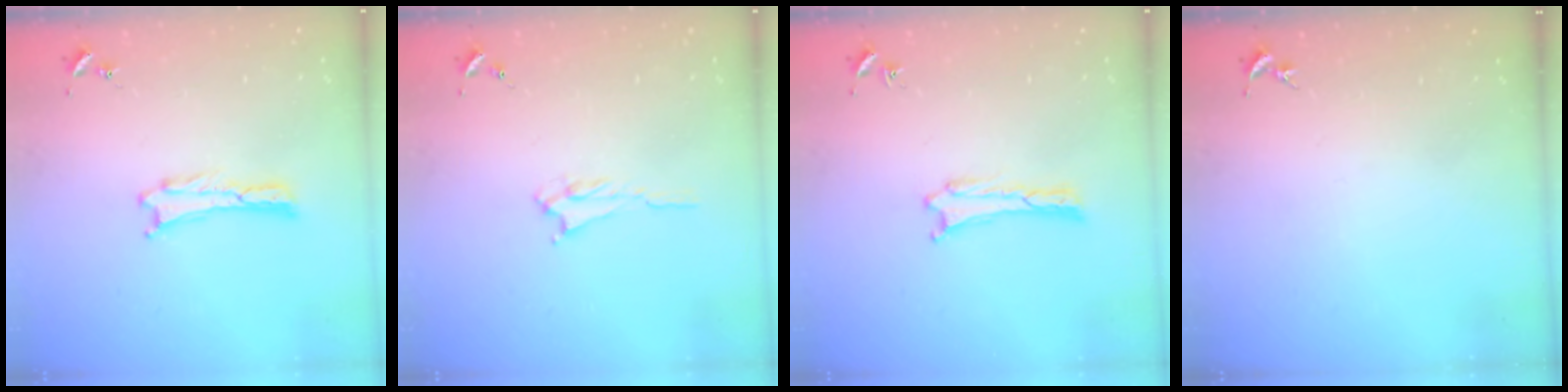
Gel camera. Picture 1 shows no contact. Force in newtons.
{"total": 1.6, "press": 1.5, "slide": 0.4}
{"total": 0.0}
{"total": 0.0}